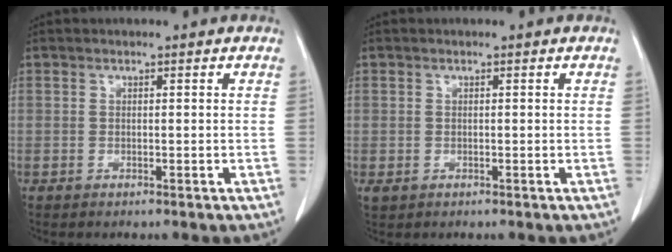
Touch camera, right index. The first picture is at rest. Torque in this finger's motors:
{"motor_torque": [0.00, 0.32, -0.35, -0.08]}